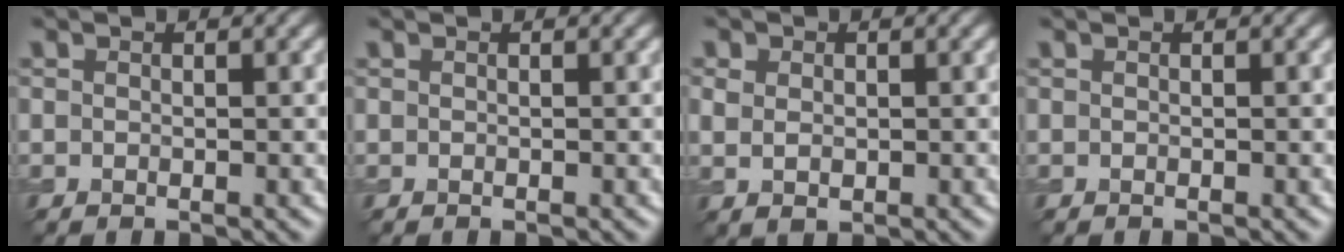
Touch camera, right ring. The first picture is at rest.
{"total": 0.0}
{"total": 2.1, "force": [0.6, 1.6, 1.3], "torque": [-0.024, 0.002, 0.014]}
{"total": 0.0}